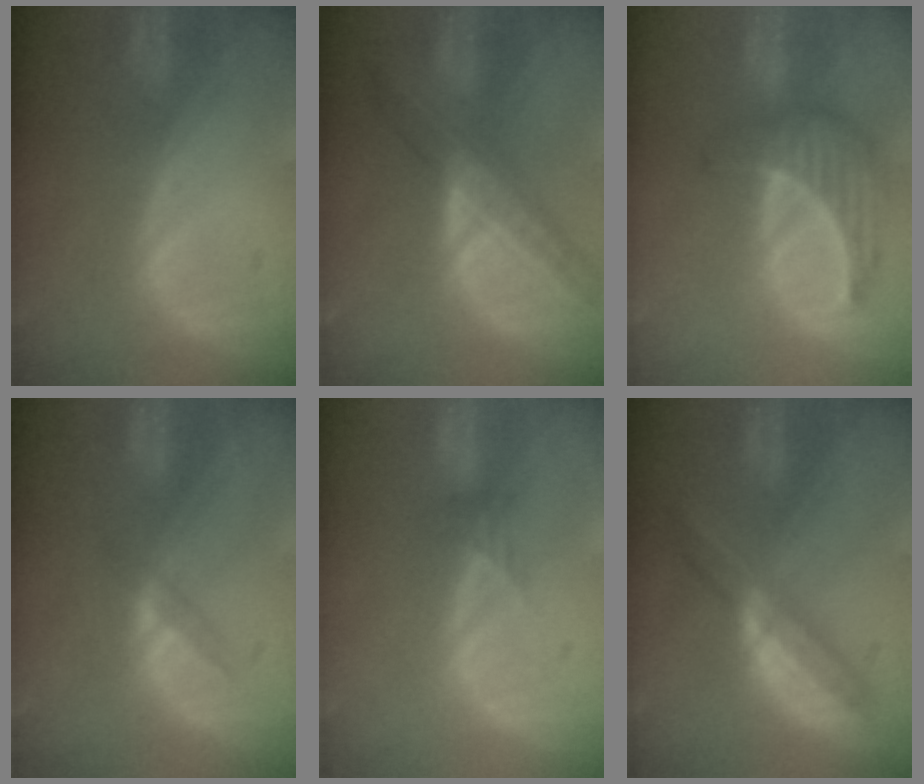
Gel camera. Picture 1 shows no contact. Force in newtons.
{"total": 8.4, "press": 7.4, "slide": 4.0}
{"total": 6.9, "press": 6.4, "slide": 2.6}
{"total": 1.9, "press": 1.7, "slide": 1.0}
{"total": 1.3, "press": 1.0, "slide": 0.8}
{"total": 5.6, "press": 5.2, "slide": 1.9}